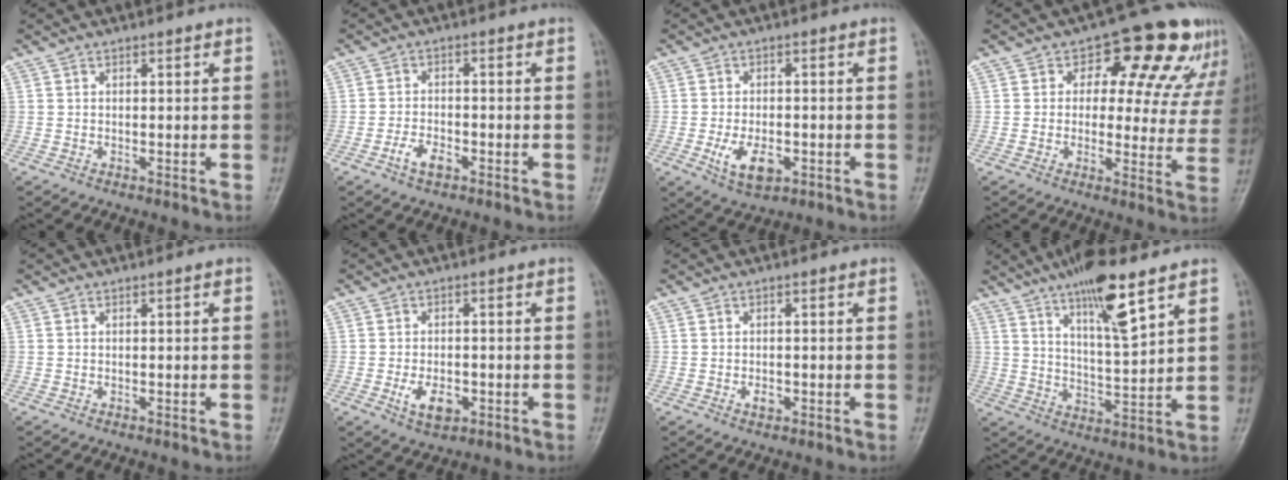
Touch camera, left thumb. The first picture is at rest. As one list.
[{"total": 3.8, "force": [-2.1, 2.0, 2.5], "torque": [-0.045, 0.015, -0.039]}, {"total": 6.9, "force": [-2.2, 4.0, 5.2], "torque": [-0.086, 0.000, -0.029]}, {"total": 15.8, "force": [8.4, 9.0, 9.9], "torque": [-0.056, -0.019, 0.092]}, {"total": 0.0}, {"total": 5.4, "force": [-1.7, 3.3, 4.0], "torque": [-0.063, 0.000, -0.024]}, {"total": 1.8, "force": [-0.6, 1.2, 1.2], "torque": [-0.011, 0.002, -0.007]}, {"total": 12.9, "force": [7.9, 2.8, 9.8], "torque": [-0.154, -0.043, 0.136]}]